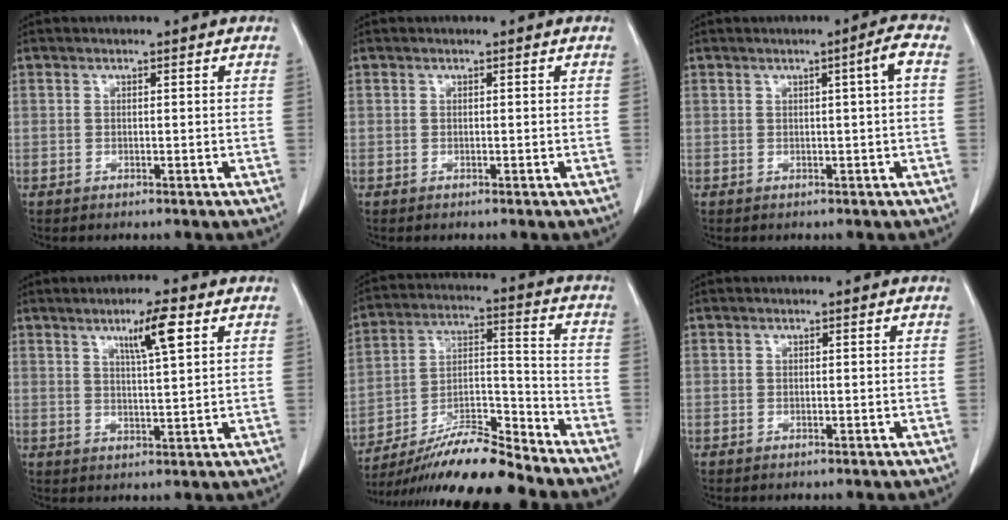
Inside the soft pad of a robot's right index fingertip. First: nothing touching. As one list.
[{"total": 0.0}, {"total": 2.8, "force": [0.4, -0.5, 2.7], "torque": [-0.041, 0.003, 0.008]}, {"total": 6.0, "force": [3.0, 0.1, 5.2], "torque": [-0.086, 0.000, 0.050]}, {"total": 13.8, "force": [-12.4, 0.4, 5.9], "torque": [-0.099, 0.015, -0.222]}, {"total": 0.0}]